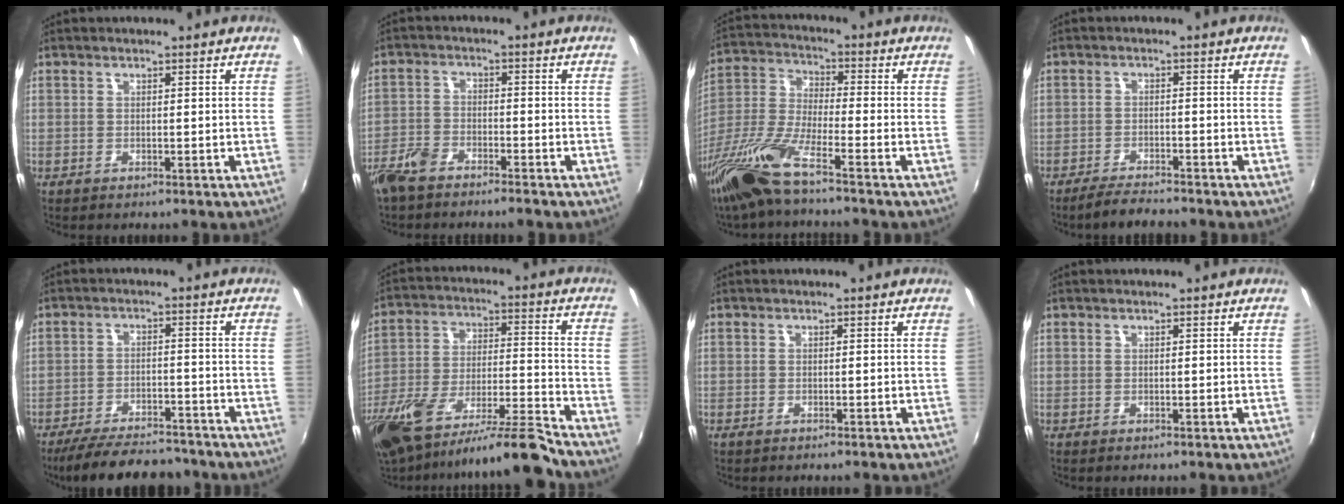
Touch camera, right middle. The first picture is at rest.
{"total": 5.9, "force": [-4.8, 2.0, 2.8], "torque": [-0.073, 0.001, -0.095]}
{"total": 14.0, "force": [-10.0, 1.3, 9.7], "torque": [-0.218, -0.023, -0.206]}
{"total": 4.7, "force": [-4.3, 0.7, 1.8], "torque": [-0.054, -0.008, -0.077]}
{"total": 15.1, "force": [-13.0, 4.4, 6.4], "torque": [-0.139, -0.009, -0.192]}
{"total": 20.7, "force": [-16.1, 1.9, 12.8], "torque": [-0.240, -0.051, -0.275]}
{"total": 0.9, "force": [-0.7, 0.2, 0.5], "torque": [-0.009, -0.002, -0.015]}
{"total": 0.0}